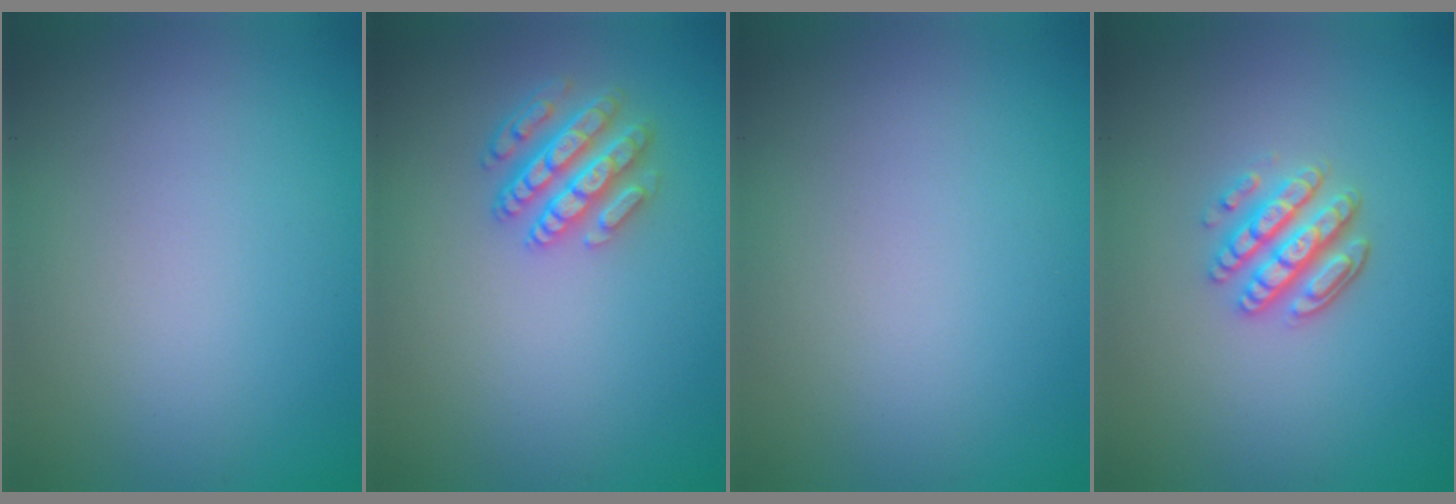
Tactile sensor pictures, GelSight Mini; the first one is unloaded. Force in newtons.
{"total": 3.8, "press": 3.4, "slide": 1.6}
{"total": 0.0}
{"total": 3.7, "press": 3.1, "slide": 2.0}